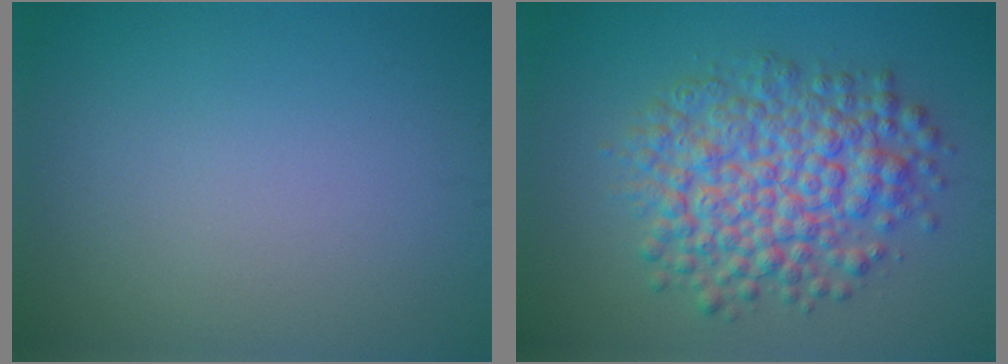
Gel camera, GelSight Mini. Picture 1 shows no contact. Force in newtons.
{"total": 7.7, "press": 7.7, "slide": 0.1}